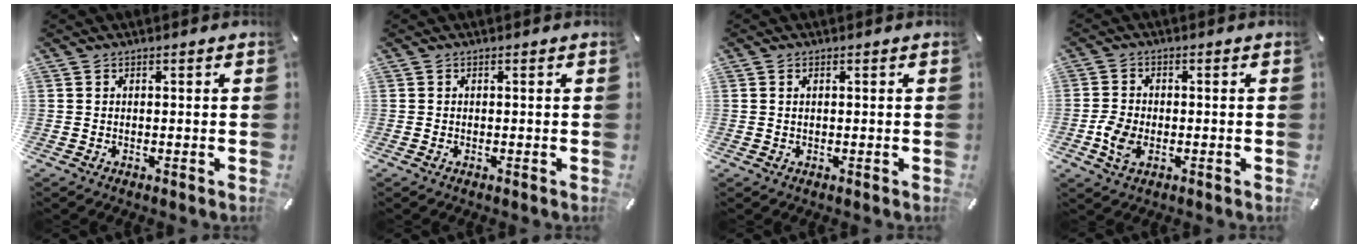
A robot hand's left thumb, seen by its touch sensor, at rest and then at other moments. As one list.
[{"total": 0.0}, {"total": 0.9, "force": [0.2, 0.5, 0.8], "torque": [-0.016, 0.003, 0.003]}, {"total": 5.2, "force": [-1.5, 3.6, 3.5], "torque": [-0.078, 0.003, -0.029]}]